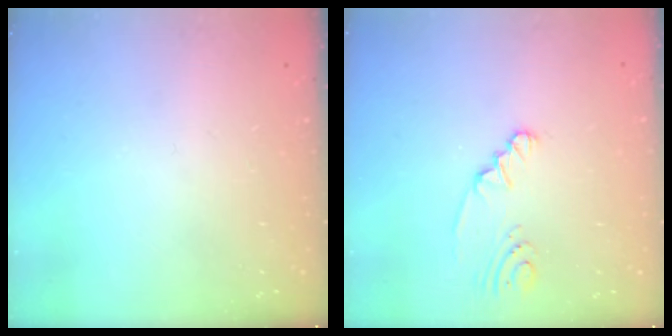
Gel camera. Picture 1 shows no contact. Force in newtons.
{"total": 2.6, "press": 2.4, "slide": 0.9}